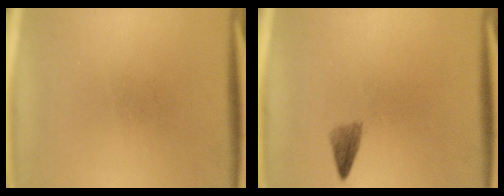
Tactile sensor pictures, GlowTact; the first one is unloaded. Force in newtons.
{"total": 1.7}